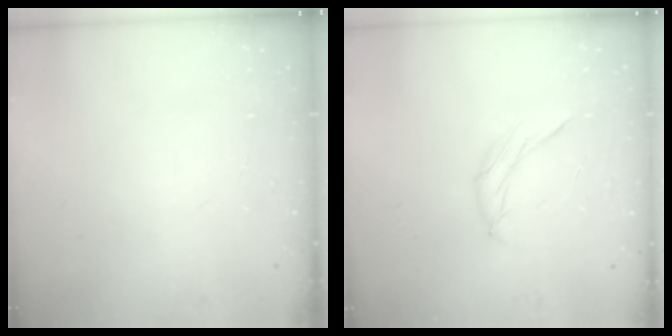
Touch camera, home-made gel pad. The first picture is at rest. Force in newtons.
{"total": 7.2, "press": 7.1, "slide": 1.2}